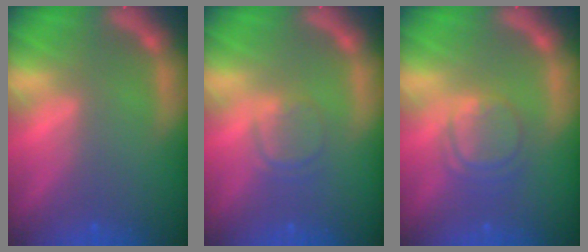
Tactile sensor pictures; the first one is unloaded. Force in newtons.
{"total": 2.4}
{"total": 4.0}